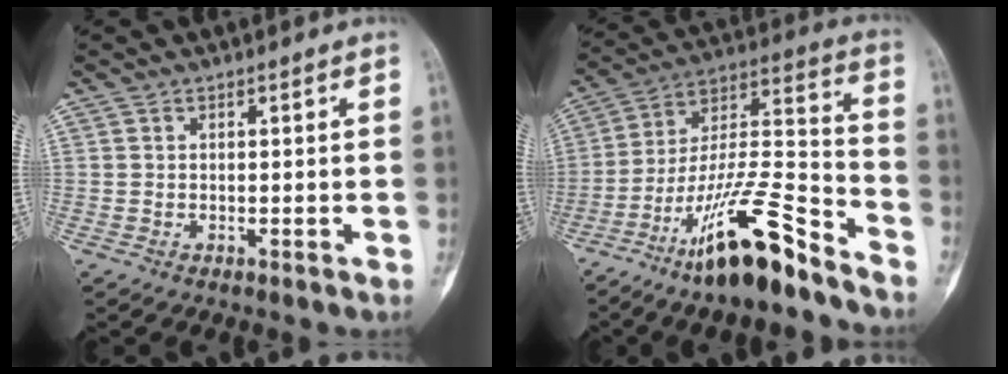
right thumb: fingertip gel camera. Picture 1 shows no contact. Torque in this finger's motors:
{"motor_torque": [0.99, 0.76, 1.74, -1.03, 0.48]}